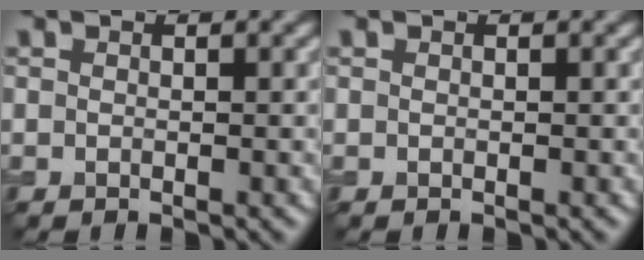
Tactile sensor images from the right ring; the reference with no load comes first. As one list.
[{"total": 0.0}]